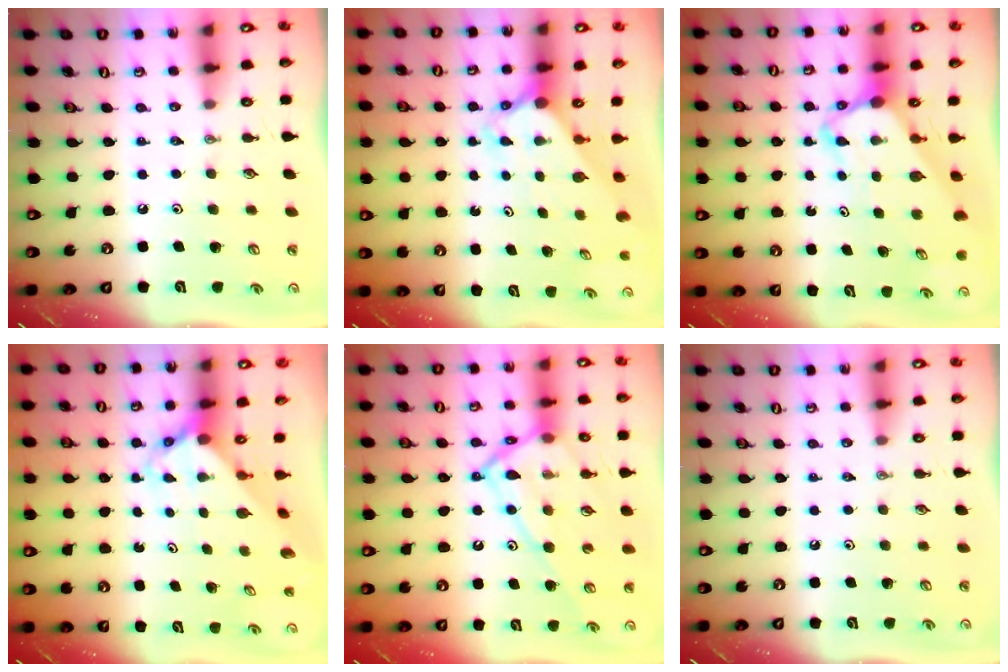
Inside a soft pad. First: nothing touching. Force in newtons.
{"total": 2.5, "press": 2.5, "slide": 0.2}
{"total": 5.1, "press": 5.1, "slide": 0.3}
{"total": 3.6, "press": 3.6, "slide": 0.2}
{"total": 16.9, "press": 16.8, "slide": 1.3}
{"total": 0.0}